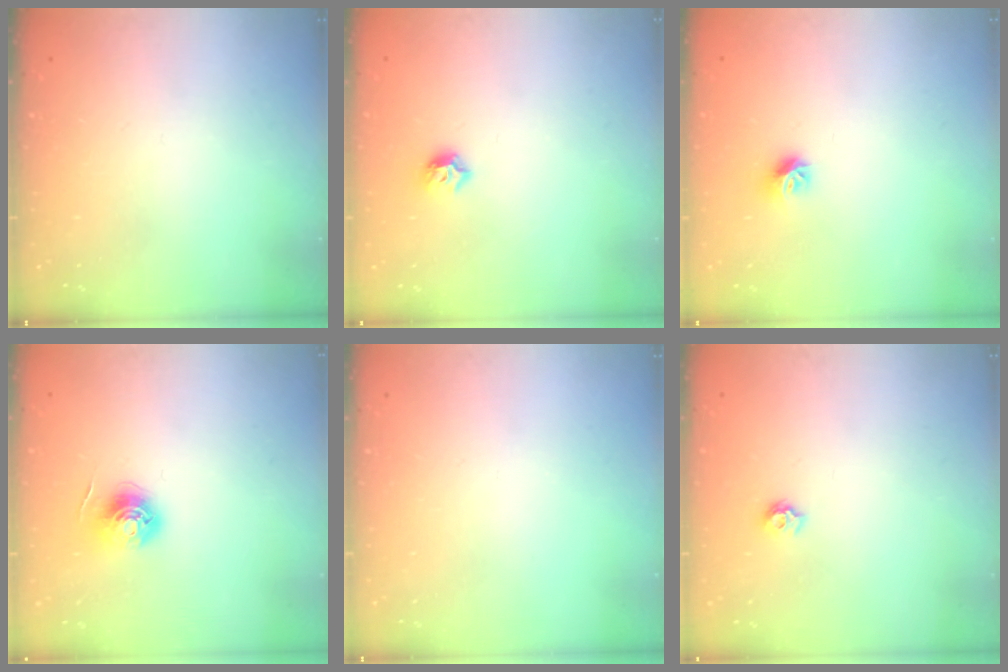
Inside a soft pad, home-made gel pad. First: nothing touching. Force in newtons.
{"total": 5.6, "press": 5.6, "slide": 0.8}
{"total": 8.0, "press": 7.9, "slide": 0.6}
{"total": 6.1, "press": 6.1, "slide": 0.5}
{"total": 0.0}
{"total": 5.7, "press": 5.7, "slide": 0.6}